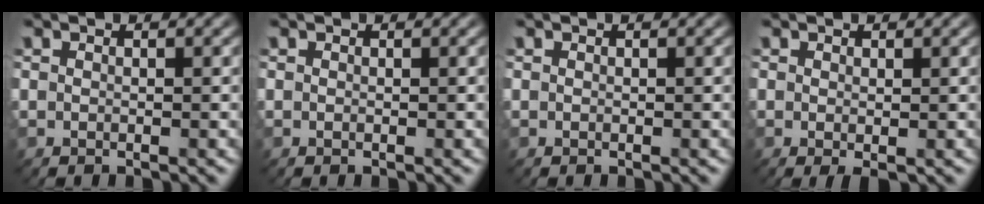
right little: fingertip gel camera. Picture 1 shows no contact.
{"total": 0.0}
{"total": 0.0}
{"total": 1.1, "force": [-0.1, 0.2, 1.1], "torque": [-0.019, -0.006, -0.002]}